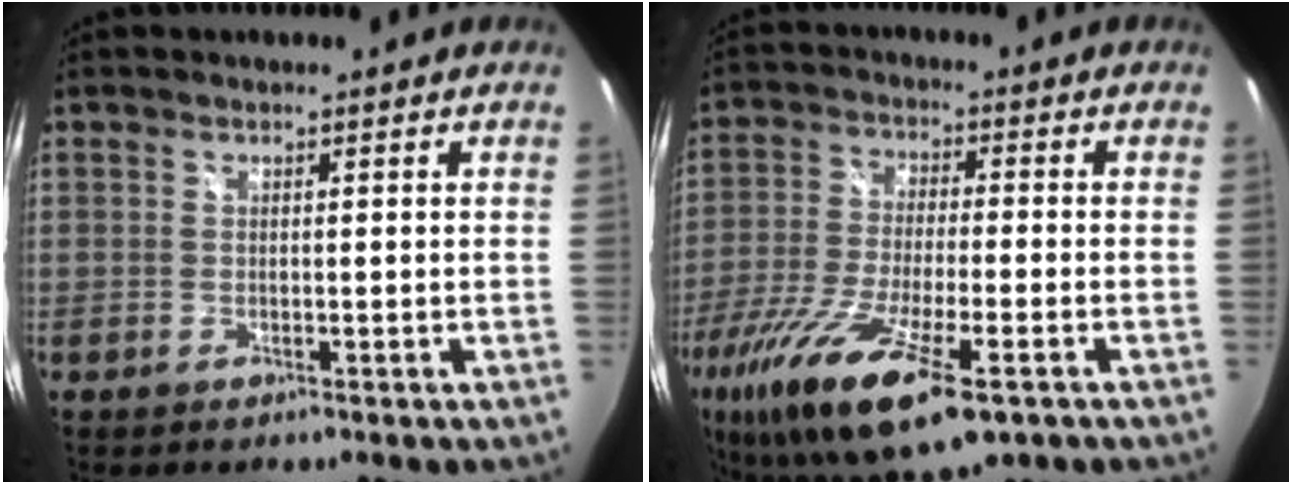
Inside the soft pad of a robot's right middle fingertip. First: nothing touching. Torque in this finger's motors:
{"motor_torque": [1.59, -0.55, 0.77, 0.21]}